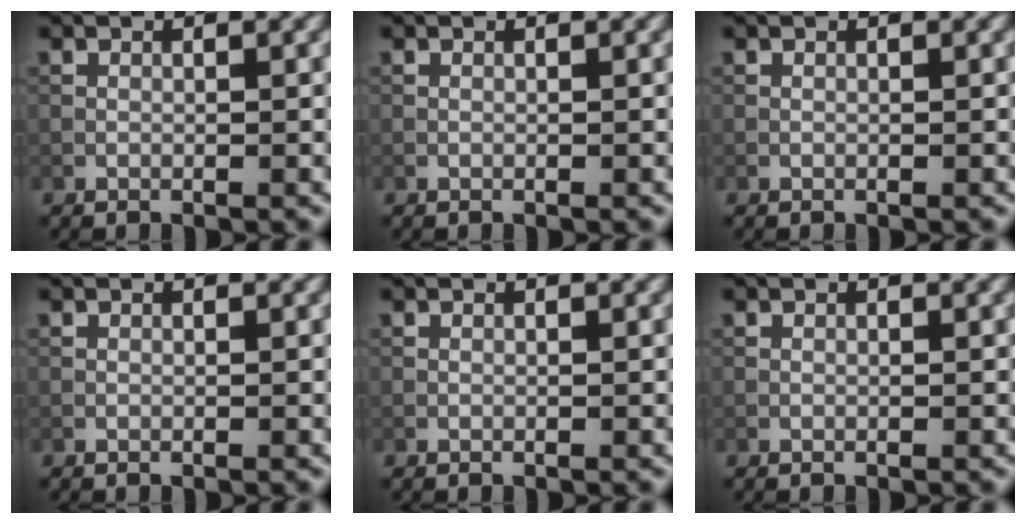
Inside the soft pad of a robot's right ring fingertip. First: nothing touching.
{"total": 0.0}
{"total": 0.0}
{"total": 0.0}
{"total": 0.0}
{"total": 0.0}